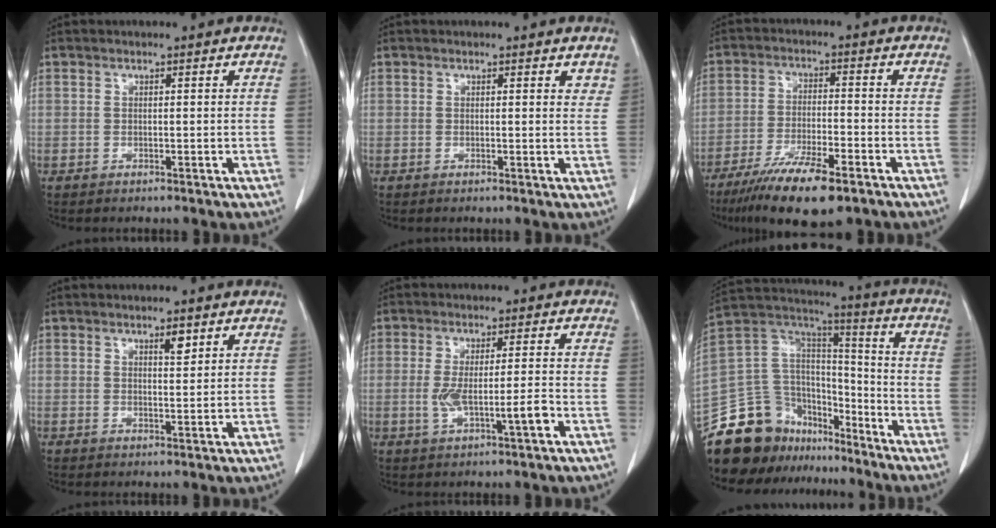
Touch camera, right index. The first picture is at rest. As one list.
[{"total": 1.5, "force": [1.1, 0.6, 0.7], "torque": [-0.001, -0.002, 0.007]}, {"total": 12.0, "force": [-8.3, 2.2, 8.4], "torque": [-0.144, -0.026, -0.137]}, {"total": 2.2, "force": [1.3, 0.7, 1.6], "torque": [-0.025, -0.005, 0.020]}, {"total": 5.7, "force": [-1.6, 0.4, 5.4], "torque": [-0.104, -0.001, -0.023]}, {"total": 20.0, "force": [-16.2, 10.4, 5.3], "torque": [-0.106, 0.072, -0.265]}]